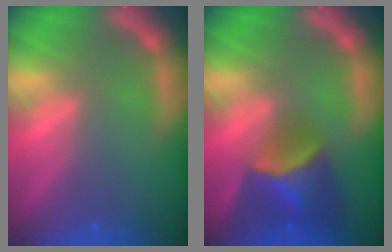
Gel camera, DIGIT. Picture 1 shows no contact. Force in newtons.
{"total": 6.5}